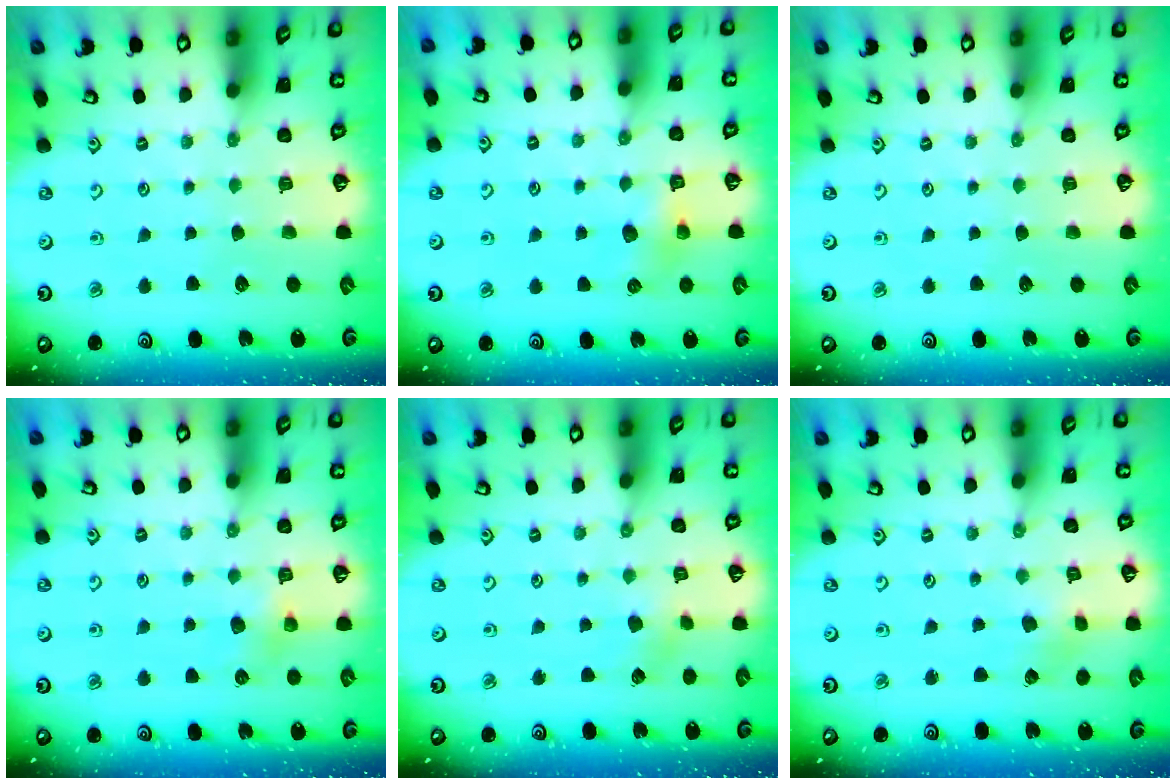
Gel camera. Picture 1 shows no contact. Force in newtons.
{"total": 6.0, "press": 5.9, "slide": 0.8}
{"total": 0.0}
{"total": 5.2, "press": 5.2, "slide": 0.5}
{"total": 1.8, "press": 1.8, "slide": 0.3}
{"total": 2.3, "press": 2.3, "slide": 0.4}